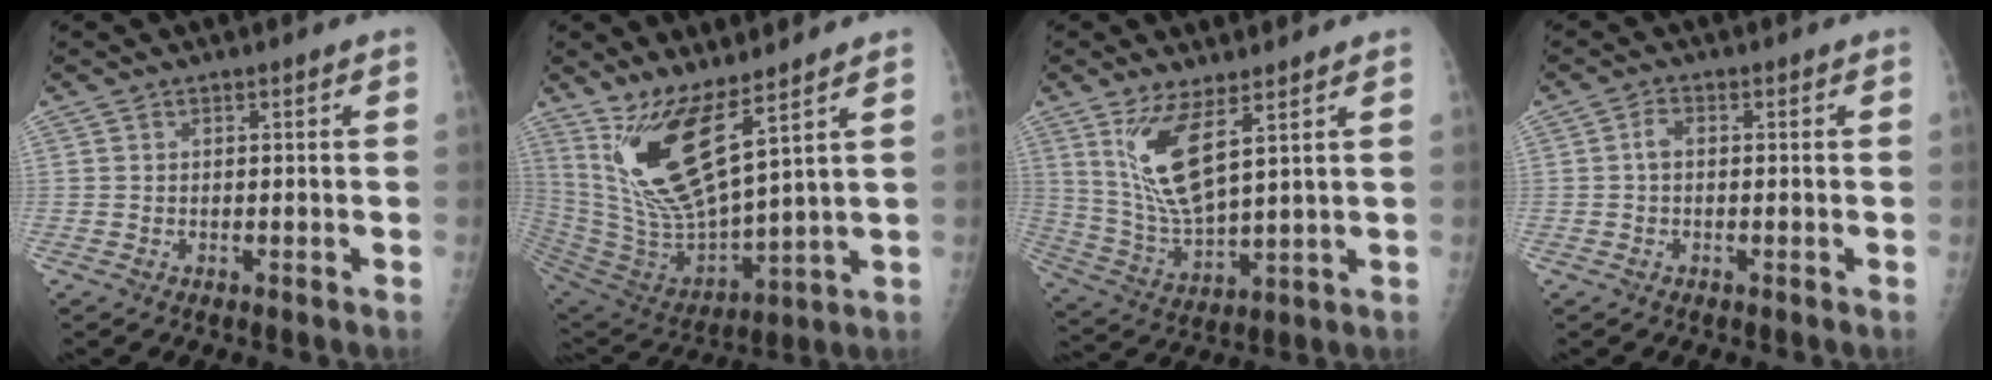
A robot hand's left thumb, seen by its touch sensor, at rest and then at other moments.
{"total": 16.2, "force": [9.6, 4.1, 12.4], "torque": [-0.234, -0.067, 0.208]}
{"total": 11.4, "force": [5.5, 3.3, 9.5], "torque": [-0.190, -0.042, 0.120]}
{"total": 2.2, "force": [0.0, 1.3, 1.7], "torque": [-0.035, 0.007, -0.004]}